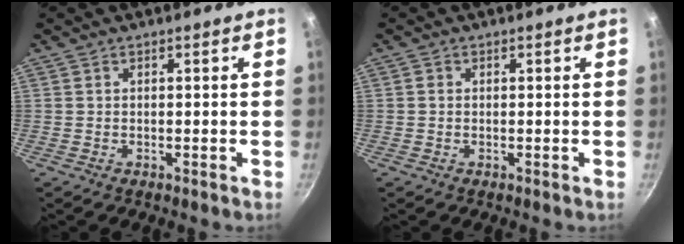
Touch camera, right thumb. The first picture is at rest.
{"total": 0.8, "force": [0.1, 0.8, 0.3], "torque": [-0.005, 0.004, 0.000]}